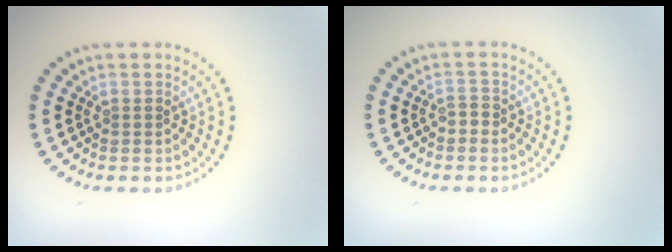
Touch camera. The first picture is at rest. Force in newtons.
{"total": 1.0, "press": 0.8, "slide": 0.6}